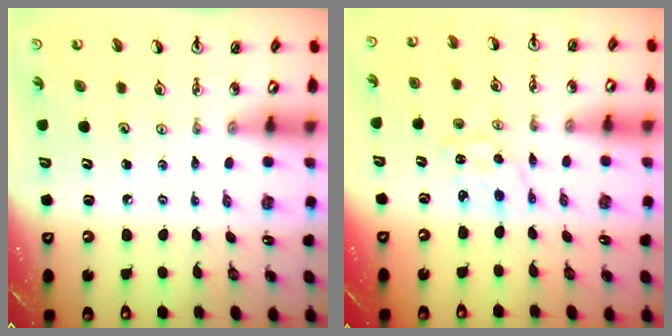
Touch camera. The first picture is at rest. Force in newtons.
{"total": 1.2, "press": 1.2, "slide": 0.3}